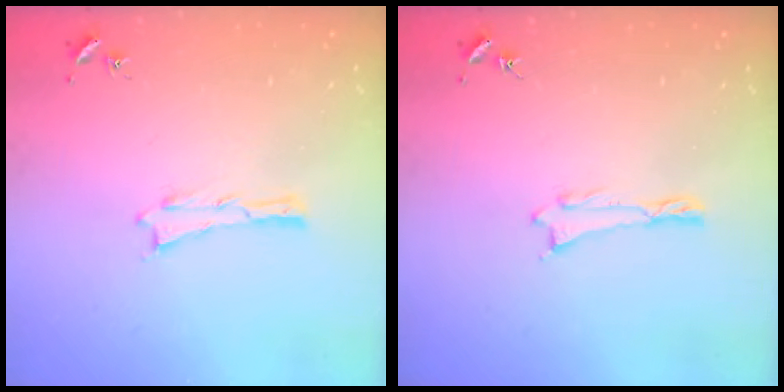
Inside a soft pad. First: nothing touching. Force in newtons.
{"total": 0.0}